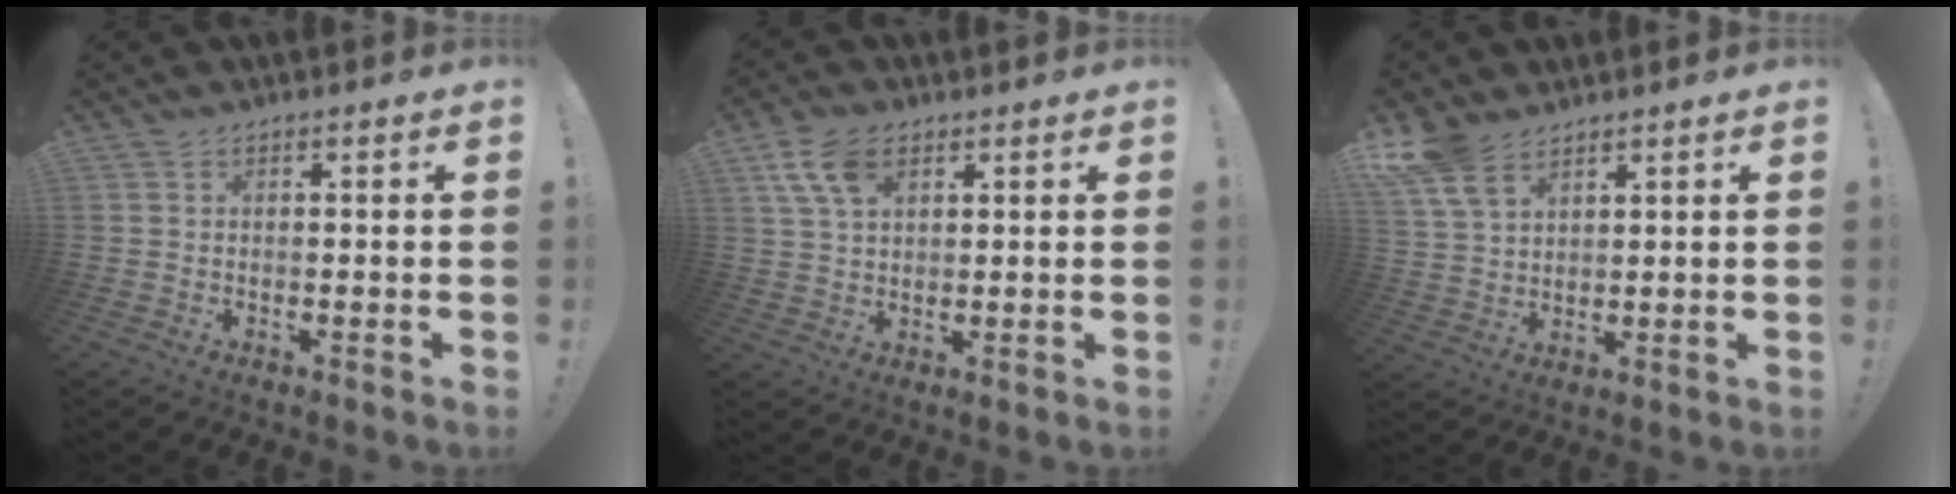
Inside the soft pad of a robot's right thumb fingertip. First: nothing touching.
{"total": 8.2, "force": [4.0, 4.8, 5.4], "torque": [-0.101, -0.007, 0.078]}
{"total": 9.3, "force": [6.4, 4.8, 4.7], "torque": [-0.104, -0.027, 0.127]}